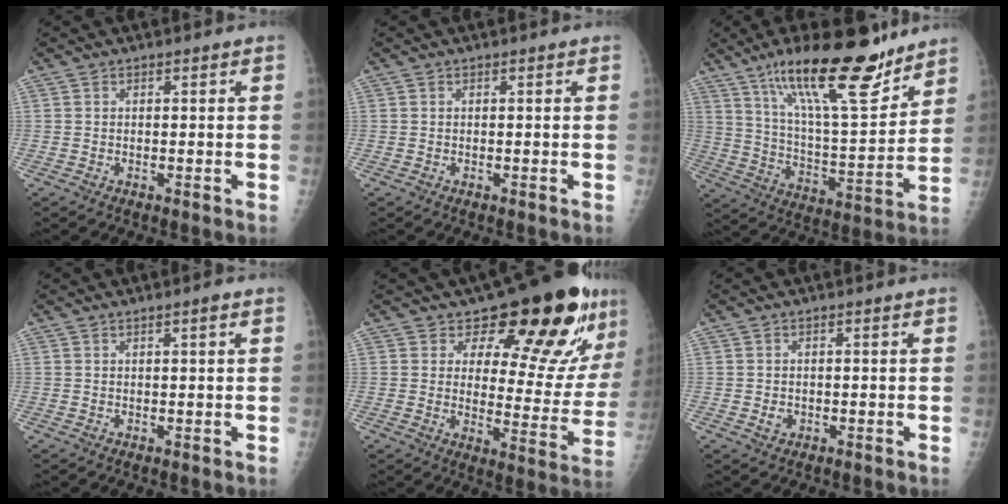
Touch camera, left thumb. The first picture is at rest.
{"total": 0.0}
{"total": 22.8, "force": [15.6, 6.0, 15.4], "torque": [-0.229, -0.075, 0.263]}
{"total": 1.3, "force": [0.7, 0.1, 1.1], "torque": [-0.016, -0.001, 0.010]}
{"total": 19.6, "force": [12.7, 7.9, 12.7], "torque": [-0.121, -0.095, 0.167]}
{"total": 1.5, "force": [-0.2, 1.3, 0.7], "torque": [-0.008, 0.001, 0.001]}